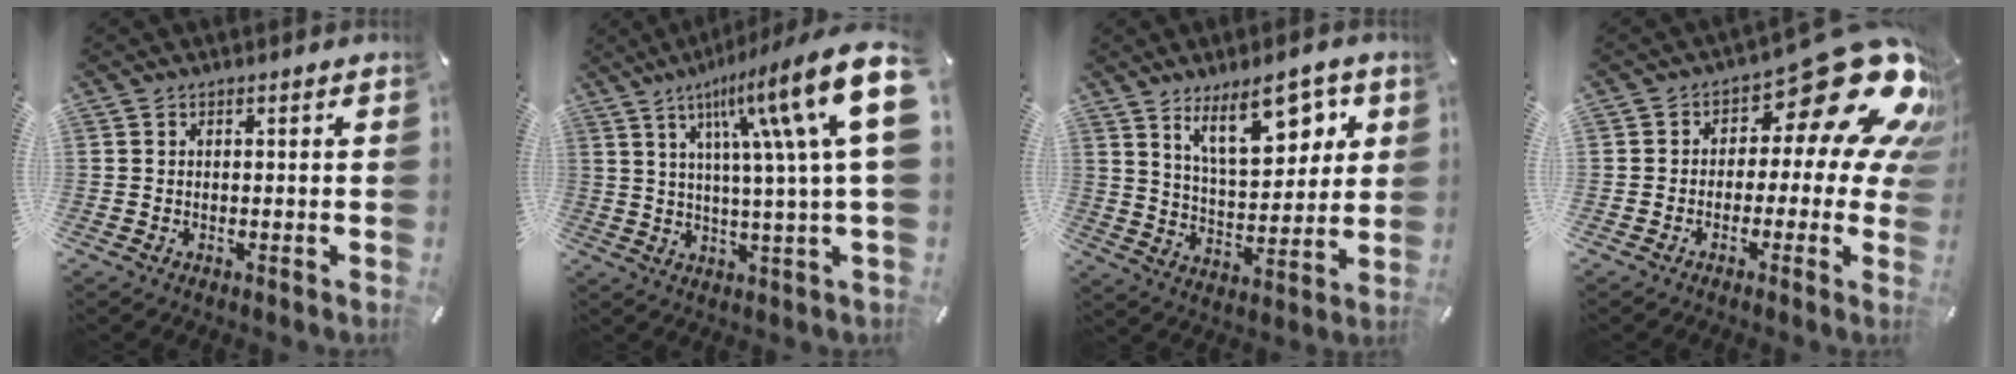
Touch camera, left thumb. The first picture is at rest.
{"total": 22.2, "force": [7.6, 4.0, 20.4], "torque": [-0.318, -0.033, 0.111]}
{"total": 15.2, "force": [8.7, 7.2, 10.1], "torque": [-0.145, -0.036, 0.147]}
{"total": 19.6, "force": [9.4, 8.7, 14.8], "torque": [-0.186, -0.066, 0.153]}